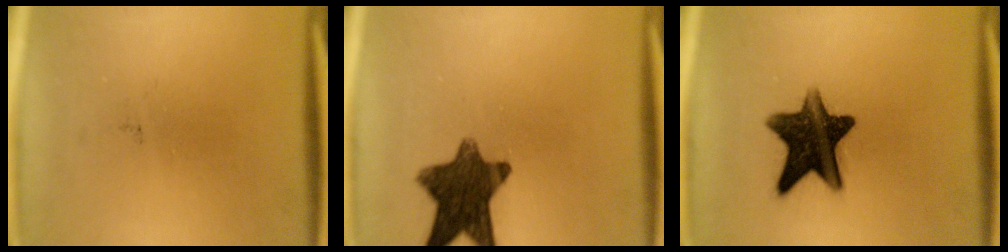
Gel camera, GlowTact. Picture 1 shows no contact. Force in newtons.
{"total": 11.5}
{"total": 12.8}